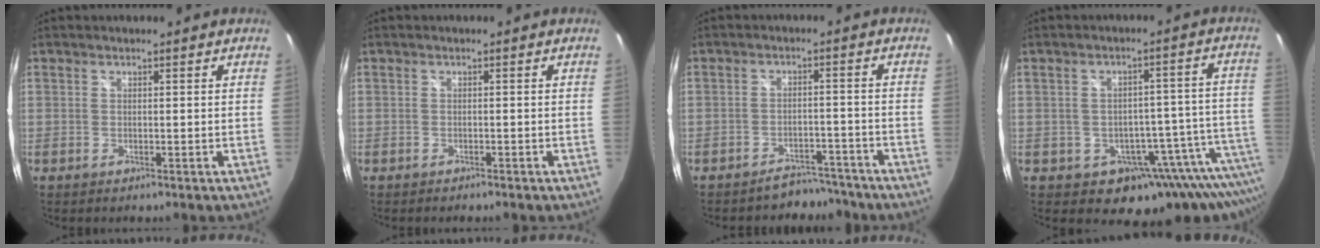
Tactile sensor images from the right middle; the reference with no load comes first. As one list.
[{"total": 1.0, "force": [-1.0, 0.2, 0.3], "torque": [-0.009, -0.003, -0.014]}, {"total": 6.0, "force": [-5.6, 2.2, 0.2], "torque": [-0.007, 0.016, -0.071]}, {"total": 15.4, "force": [-8.6, 9.9, 8.1], "torque": [-0.096, 0.005, -0.098]}]